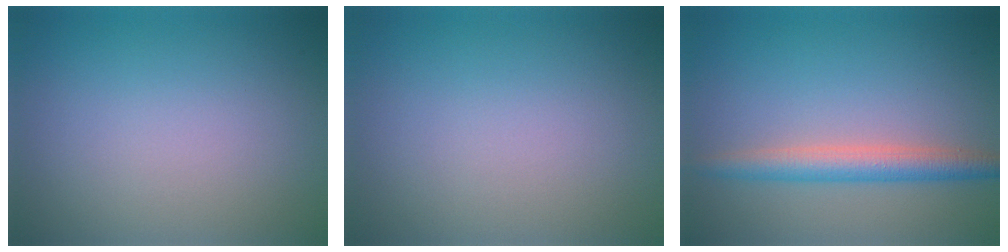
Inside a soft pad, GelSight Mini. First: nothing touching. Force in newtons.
{"total": 0.0}
{"total": 3.3, "press": 3.3, "slide": 0.0}